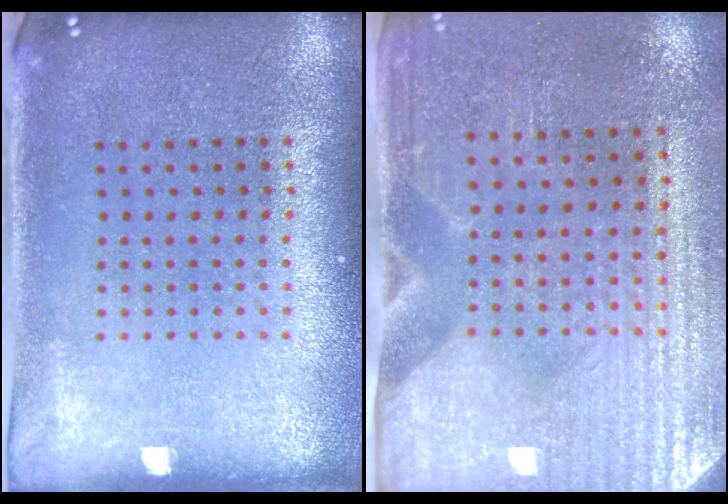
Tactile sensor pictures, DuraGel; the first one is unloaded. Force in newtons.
{"total": 3.1, "press": 2.8, "slide": 1.4}